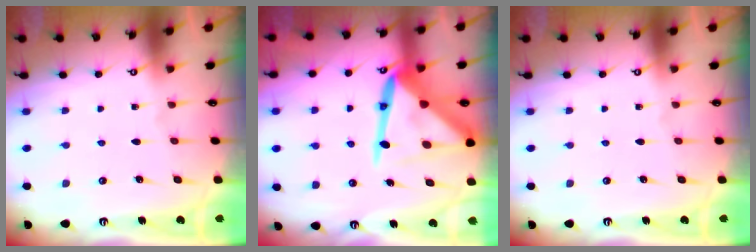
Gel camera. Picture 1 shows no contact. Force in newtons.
{"total": 17.2, "press": 17.1, "slide": 1.6}
{"total": 0.0}